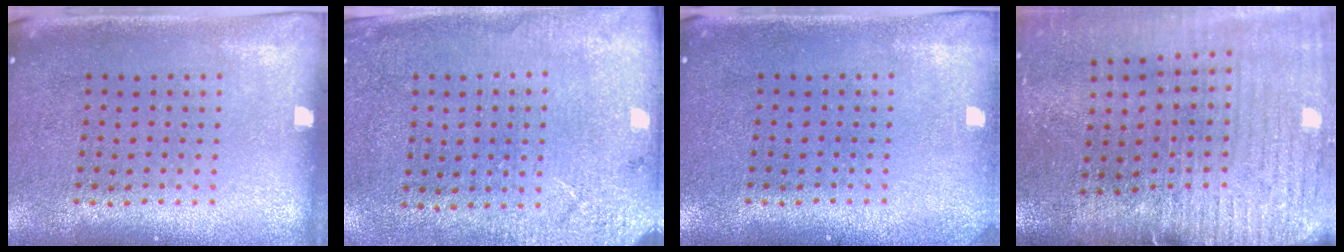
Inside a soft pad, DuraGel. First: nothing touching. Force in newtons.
{"total": 2.6, "press": 2.4, "slide": 0.9}
{"total": 1.0, "press": 1.0, "slide": 0.1}
{"total": 3.8, "press": 3.3, "slide": 1.9}